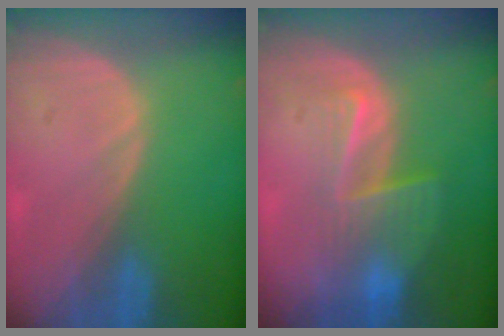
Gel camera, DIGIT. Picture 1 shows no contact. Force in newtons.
{"total": 6.4, "press": 5.7, "slide": 2.9}